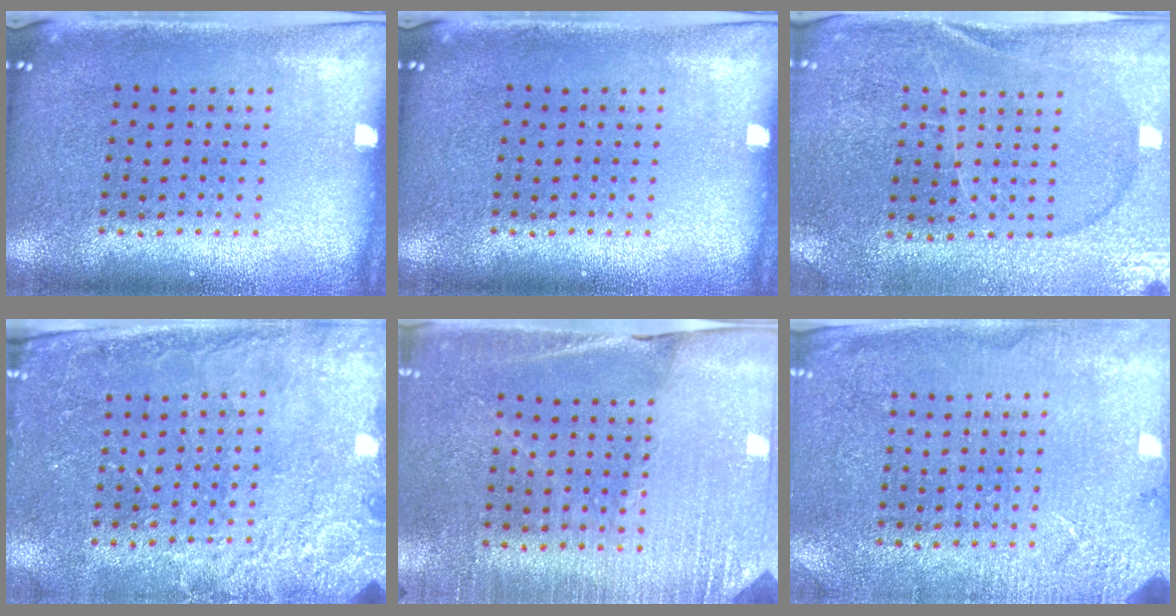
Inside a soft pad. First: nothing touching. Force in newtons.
{"total": 0.0}
{"total": 1.3, "press": 1.2, "slide": 0.3}
{"total": 2.5, "press": 2.5, "slide": 0.5}
{"total": 2.7, "press": 2.7, "slide": 0.6}
{"total": 2.6, "press": 2.6, "slide": 0.2}